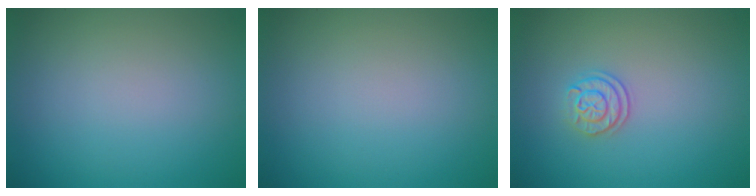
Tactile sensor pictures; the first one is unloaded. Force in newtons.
{"total": 0.0}
{"total": 2.0, "press": 1.8, "slide": 0.9}